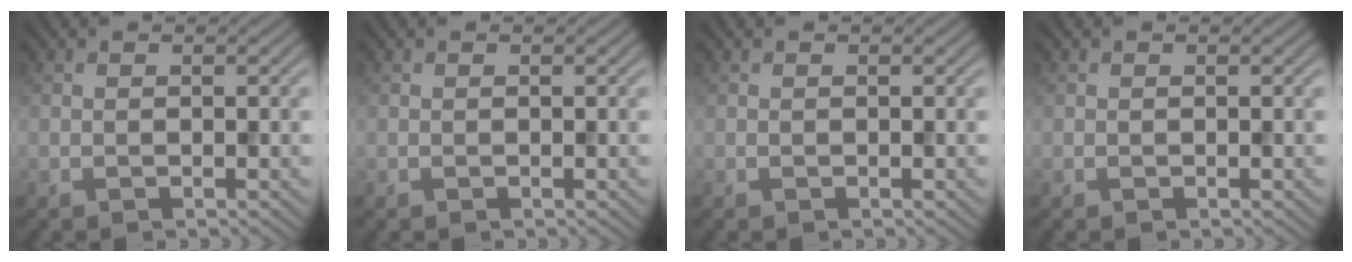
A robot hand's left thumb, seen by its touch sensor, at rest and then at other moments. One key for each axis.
{"total": 0.0}
{"total": 0.0}
{"total": 0.0}